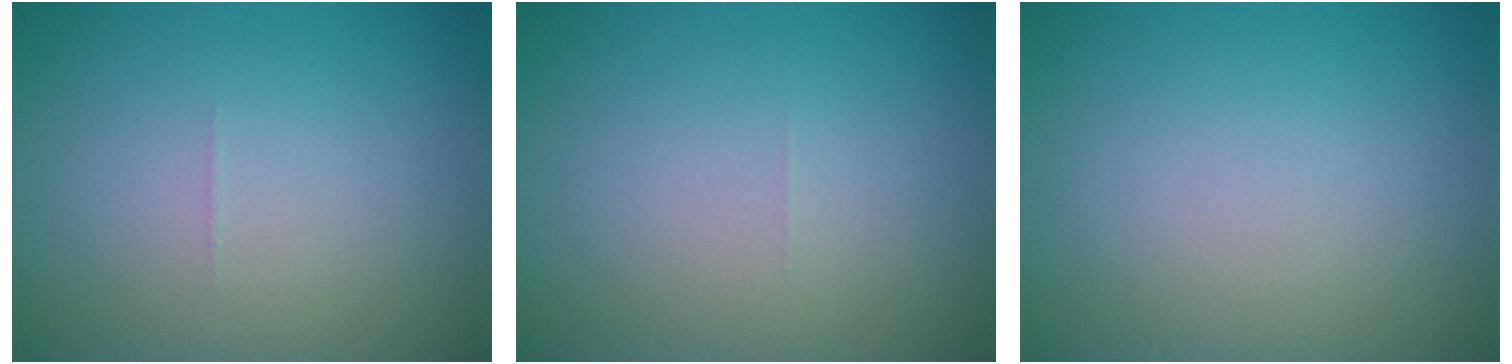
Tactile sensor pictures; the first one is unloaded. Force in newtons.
{"total": 0.0}
{"total": 0.0}